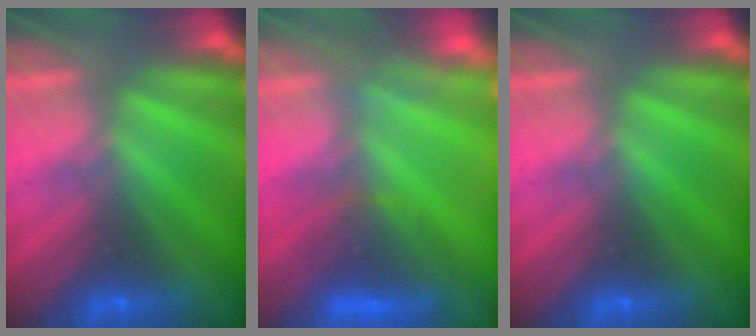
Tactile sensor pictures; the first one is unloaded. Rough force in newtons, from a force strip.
{"total": 5.3}
{"total": 0.0}